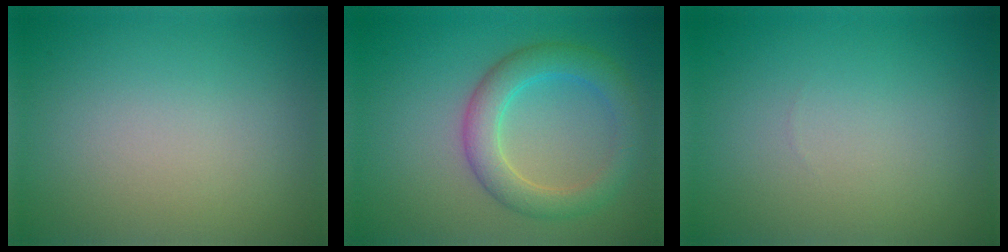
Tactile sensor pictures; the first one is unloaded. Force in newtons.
{"total": 4.3, "press": 4.3, "slide": 0.2}
{"total": 0.0}